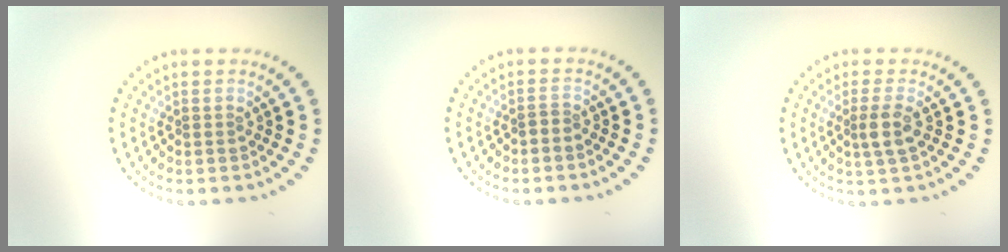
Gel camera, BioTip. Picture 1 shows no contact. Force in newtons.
{"total": 0.6, "press": 0.4, "slide": 0.4}
{"total": 2.0, "press": 1.6, "slide": 1.1}